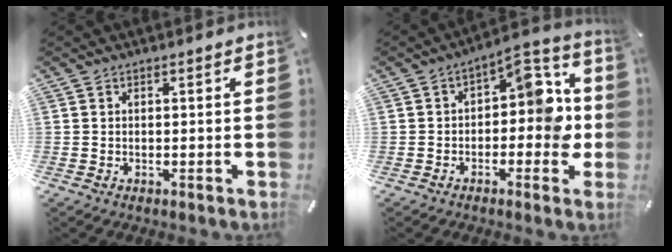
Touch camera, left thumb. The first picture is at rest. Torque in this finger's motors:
{"motor_torque": [0.30, 0.51, 0.81, 0.69, 0.09]}